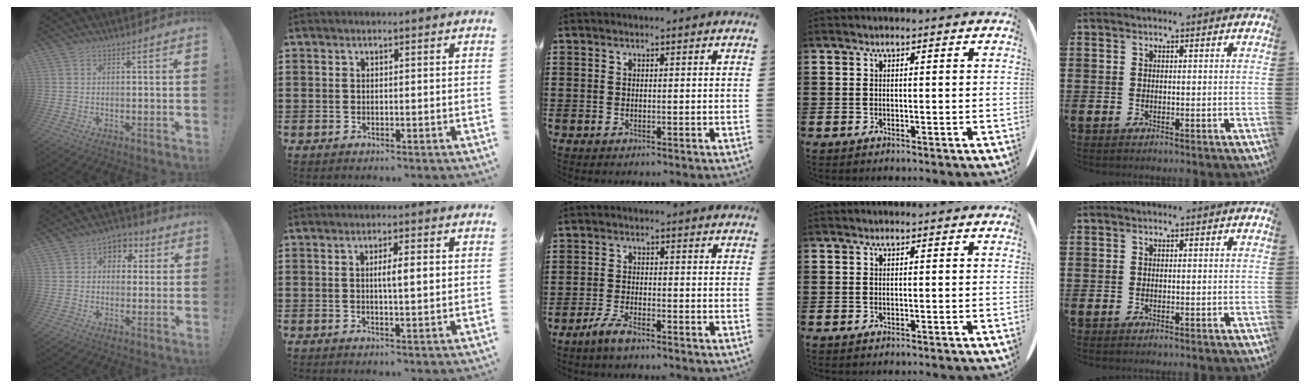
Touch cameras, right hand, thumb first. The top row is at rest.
{"thumb": {"total": 6.2, "force": [1.5, 5.3, 2.8], "torque": [-0.023, -0.004, 0.026]}, "index": {"total": 3.5, "force": [0.4, 0.6, 3.4], "torque": [-0.065, 0.001, 0.005]}, "middle": {"total": 3.4, "force": [-2.7, 0.5, 2.0], "torque": [-0.056, -0.004, -0.055]}}